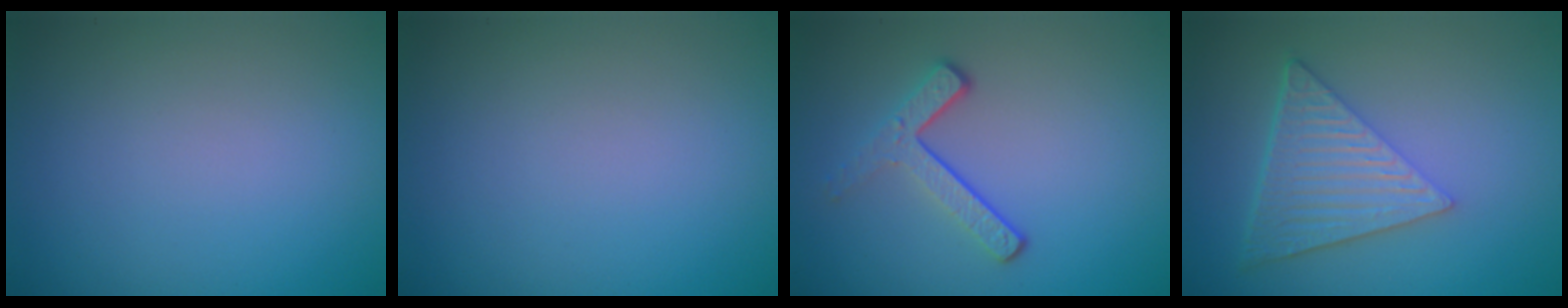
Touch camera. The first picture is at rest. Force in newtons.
{"total": 0.0}
{"total": 3.3, "press": 2.3, "slide": 2.3}
{"total": 6.5, "press": 4.5, "slide": 4.7}